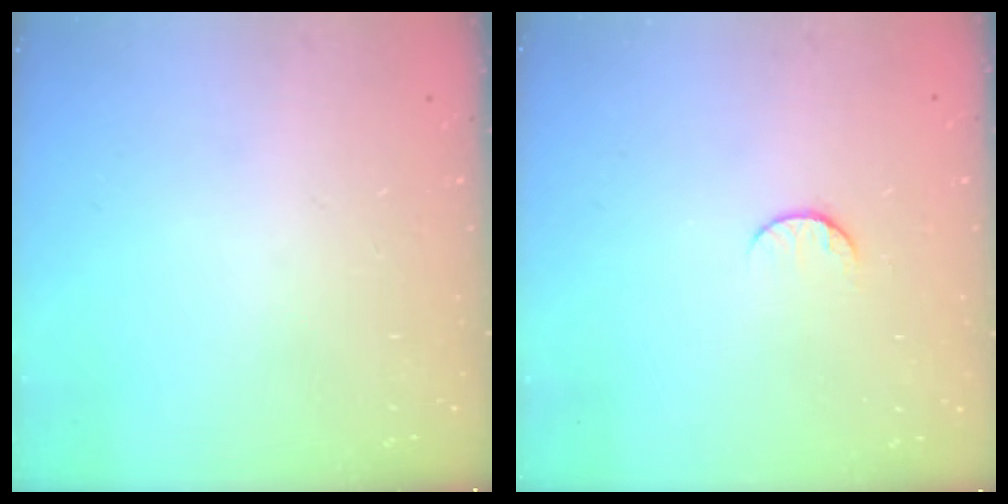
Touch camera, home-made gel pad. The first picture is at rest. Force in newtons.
{"total": 5.7, "press": 5.7, "slide": 0.5}